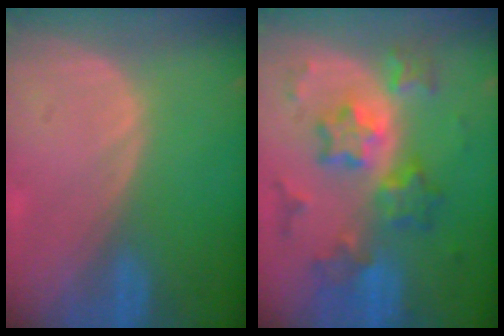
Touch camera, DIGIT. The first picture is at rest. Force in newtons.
{"total": 9.4, "press": 9.4, "slide": 0.7}